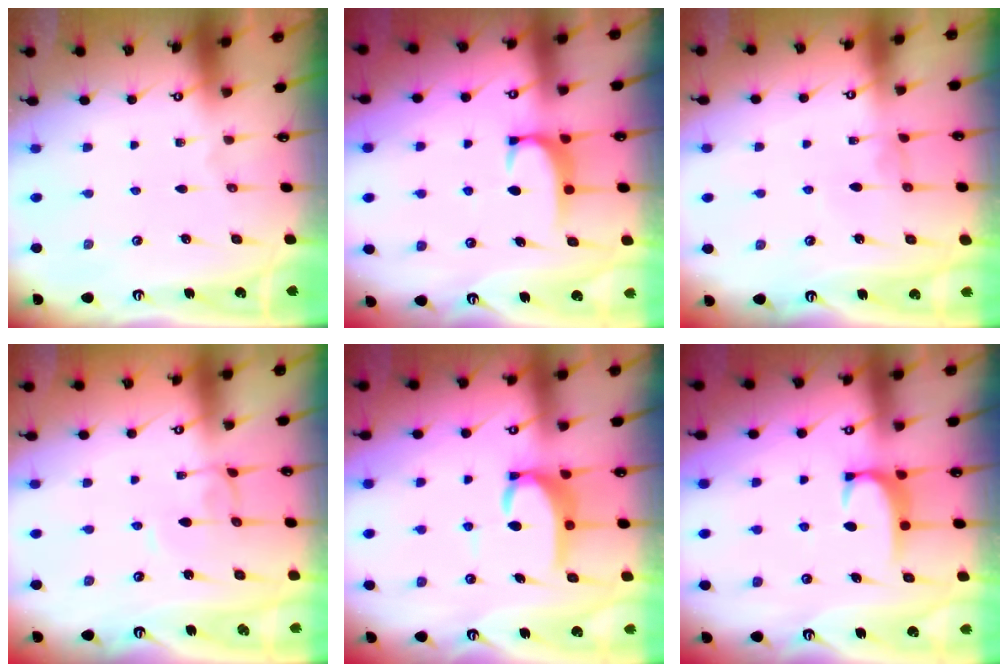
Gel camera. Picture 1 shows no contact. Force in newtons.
{"total": 1.7, "press": 1.6, "slide": 0.5}
{"total": 0.8, "press": 0.6, "slide": 0.5}
{"total": 1.9, "press": 1.9, "slide": 0.3}
{"total": 6.4, "press": 6.4, "slide": 0.6}
{"total": 2.0, "press": 1.9, "slide": 0.6}